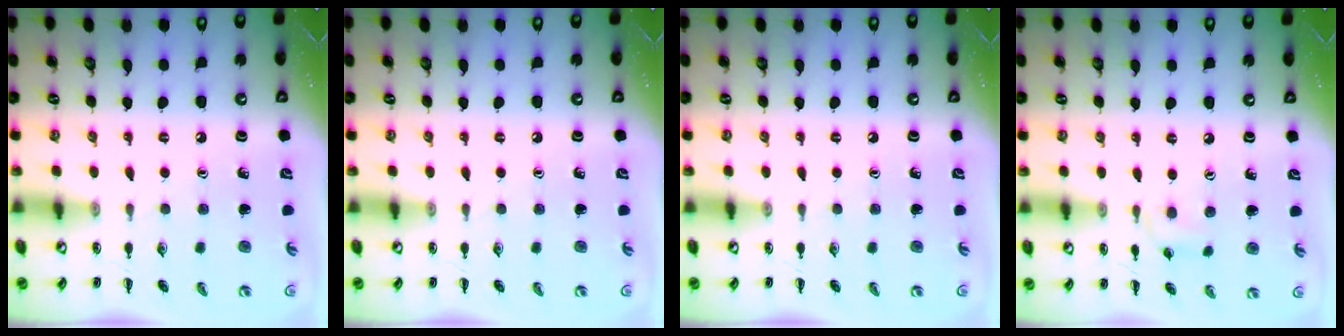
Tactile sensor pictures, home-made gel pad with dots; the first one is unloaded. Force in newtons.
{"total": 0.0}
{"total": 0.0}
{"total": 5.4, "press": 5.3, "slide": 0.6}